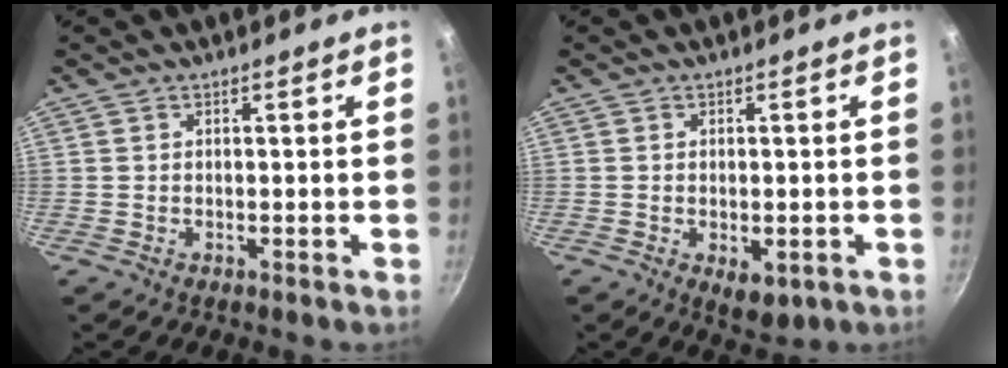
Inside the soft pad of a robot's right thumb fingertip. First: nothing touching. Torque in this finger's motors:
{"motor_torque": [-0.64, 0.37, -0.02, -0.04, 0.12]}